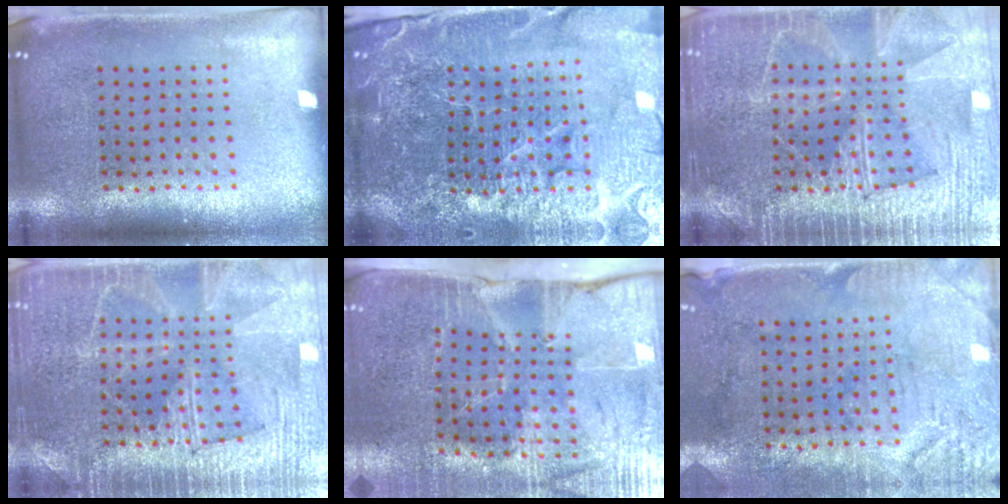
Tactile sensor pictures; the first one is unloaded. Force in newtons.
{"total": 6.1, "press": 5.4, "slide": 2.8}
{"total": 6.1, "press": 6.0, "slide": 0.8}
{"total": 3.7, "press": 3.6, "slide": 0.7}
{"total": 4.2, "press": 3.8, "slide": 1.9}
{"total": 3.3, "press": 2.6, "slide": 2.0}